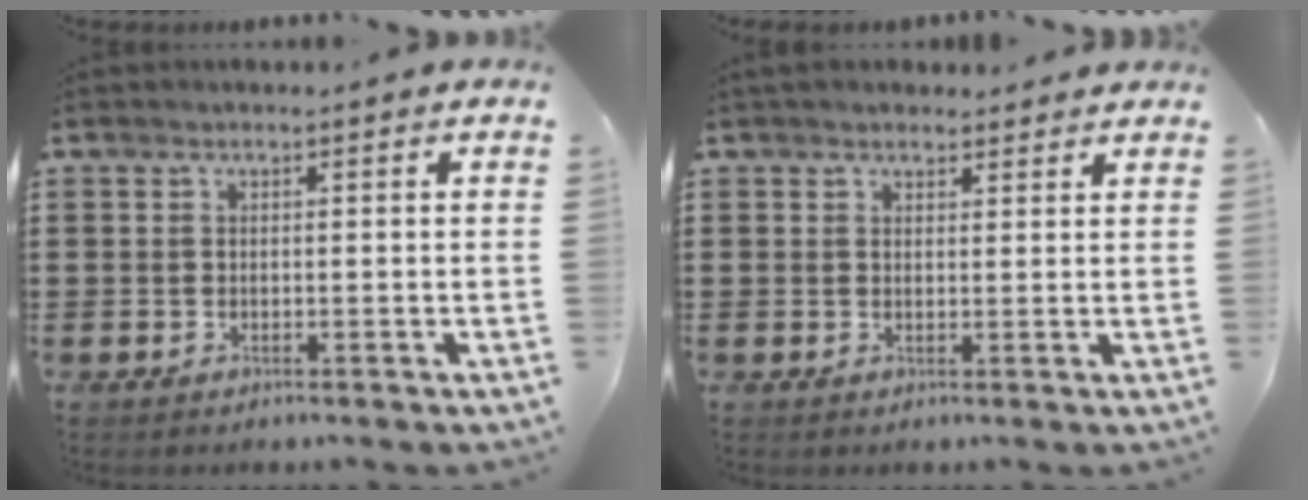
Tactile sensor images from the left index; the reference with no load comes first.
{"total": 2.2, "force": [1.9, 1.1, 0.0], "torque": [0.001, 0.002, 0.034]}